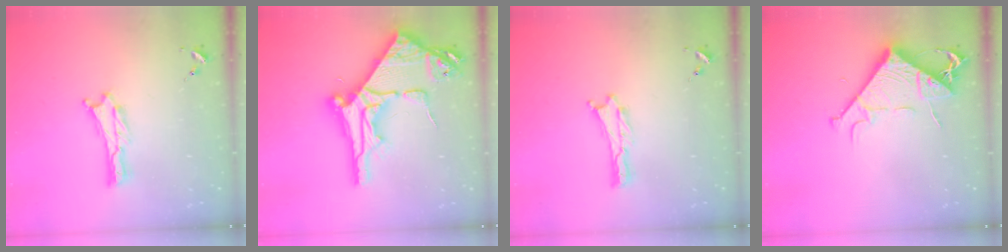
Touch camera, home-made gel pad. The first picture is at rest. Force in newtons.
{"total": 13.6, "press": 13.5, "slide": 1.1}
{"total": 0.0}
{"total": 8.1, "press": 8.1, "slide": 1.1}